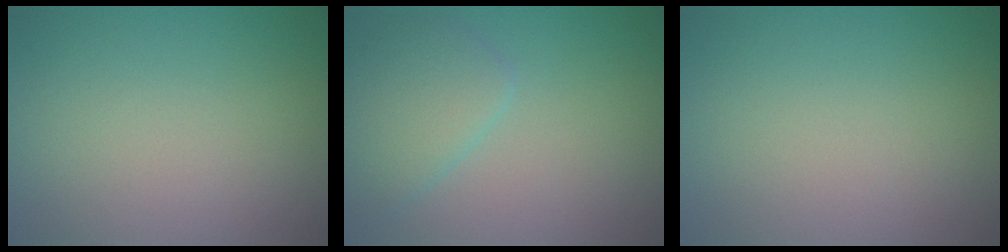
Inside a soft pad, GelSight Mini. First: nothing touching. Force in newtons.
{"total": 3.2, "press": 3.2, "slide": 0.2}
{"total": 0.0}